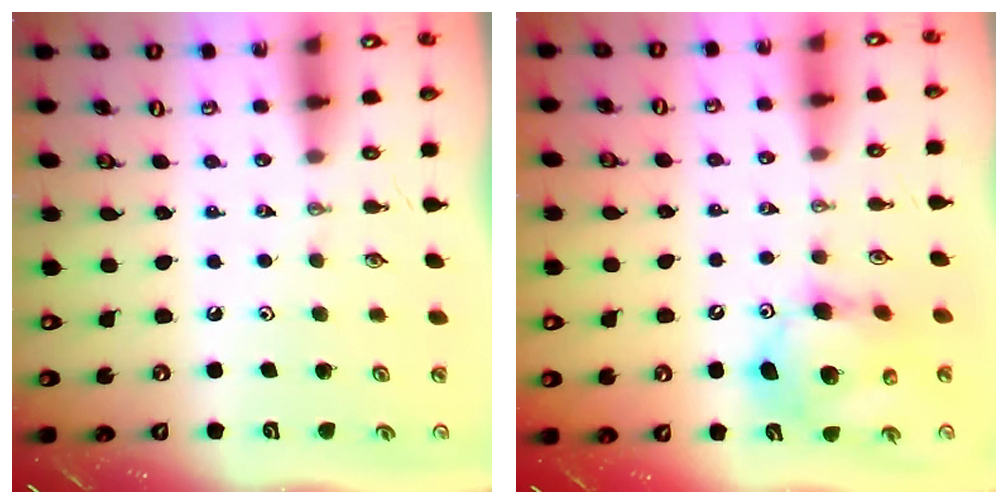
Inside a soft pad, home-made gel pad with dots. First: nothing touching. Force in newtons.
{"total": 13.8, "press": 13.6, "slide": 2.4}